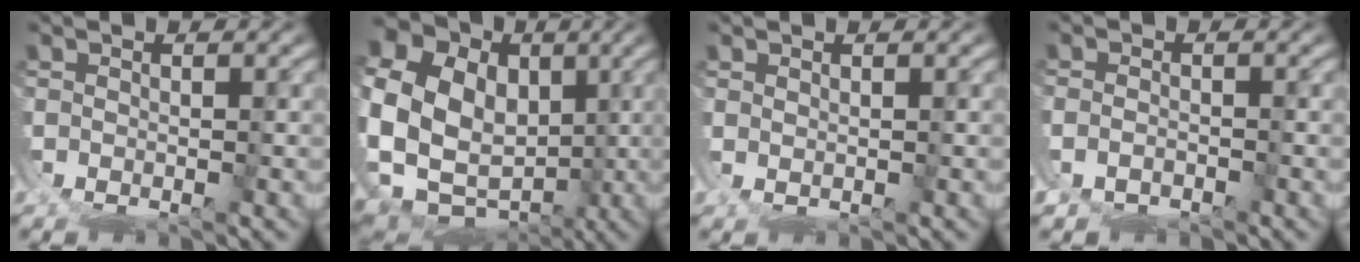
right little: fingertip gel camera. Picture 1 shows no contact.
{"total": 18.4, "force": [2.4, 15.7, 9.4], "torque": [-0.223, -0.044, 0.033]}
{"total": 1.7, "force": [1.4, -0.9, -0.4], "torque": [0.009, 0.002, 0.025]}
{"total": 3.9, "force": [-1.8, 3.4, 0.5], "torque": [-0.040, -0.024, -0.025]}